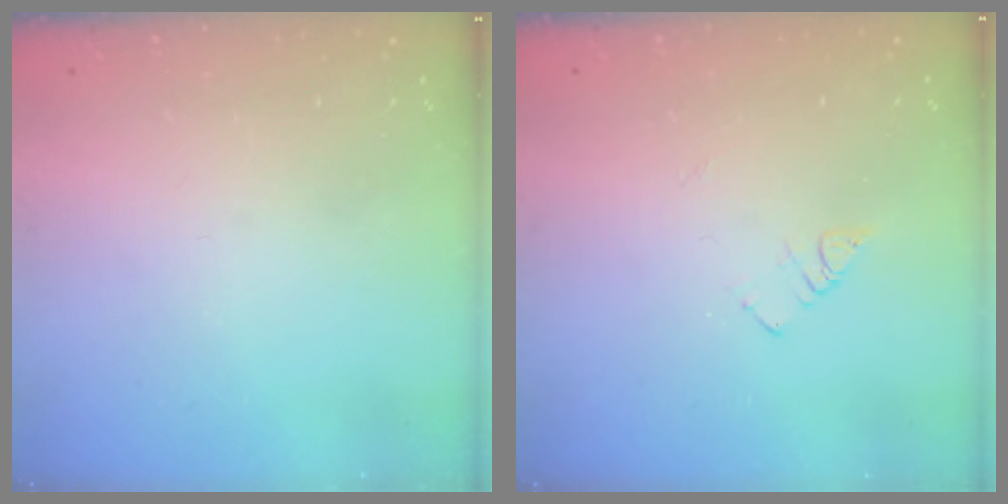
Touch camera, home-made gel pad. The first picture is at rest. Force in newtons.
{"total": 4.0, "press": 4.0, "slide": 0.4}